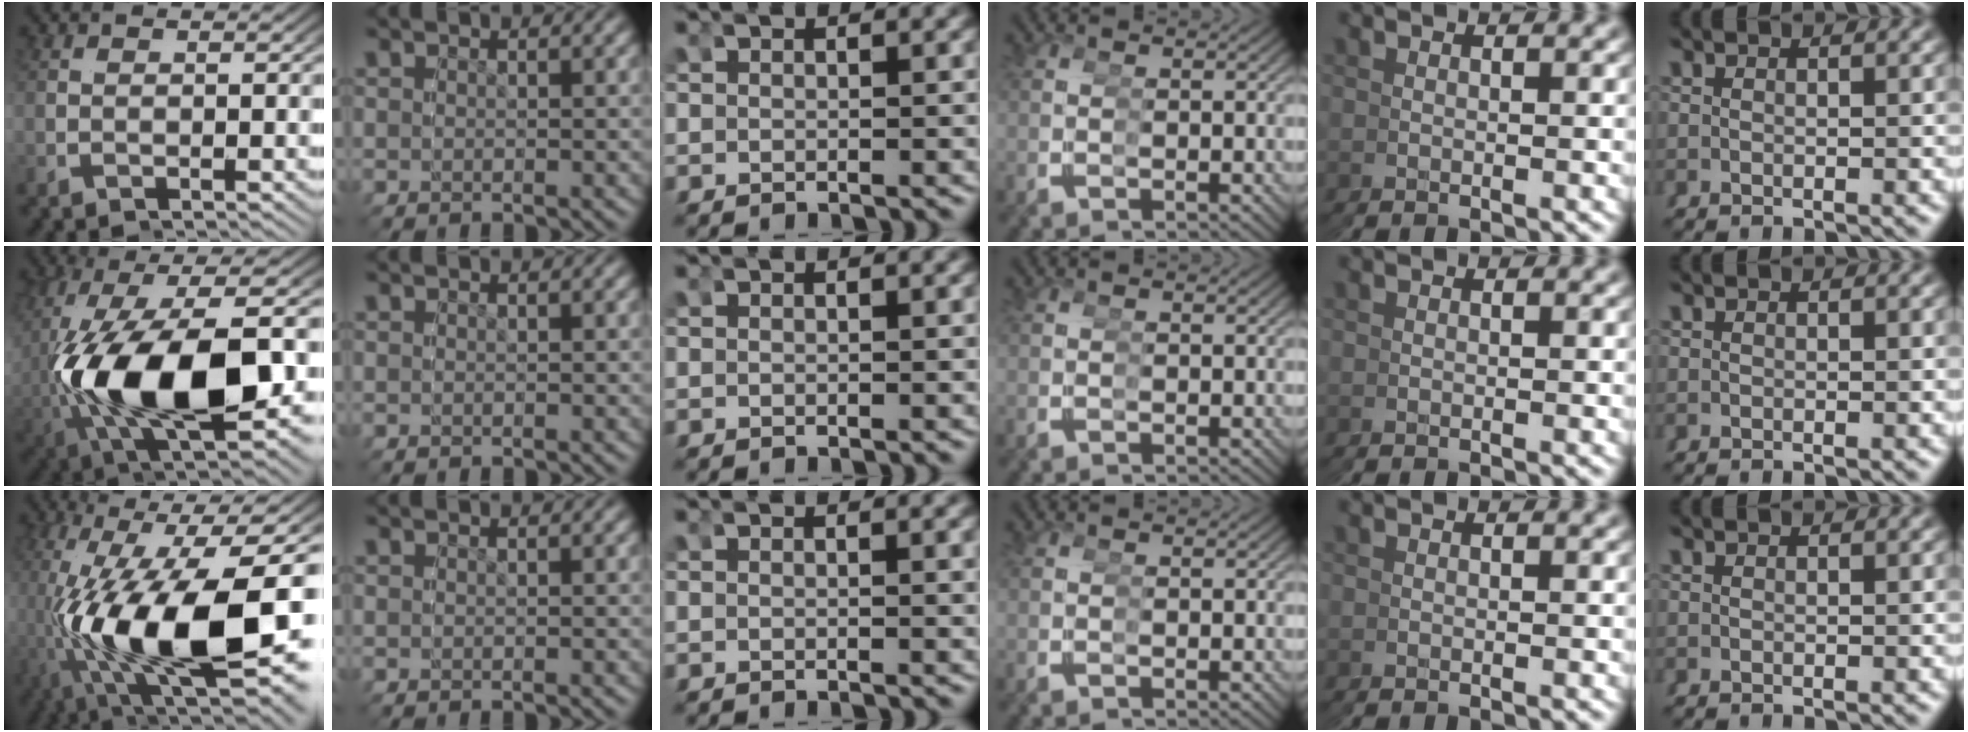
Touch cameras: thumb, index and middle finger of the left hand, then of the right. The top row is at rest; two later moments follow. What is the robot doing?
{"motion": "grasp_and_lifting", "object": "legos"}